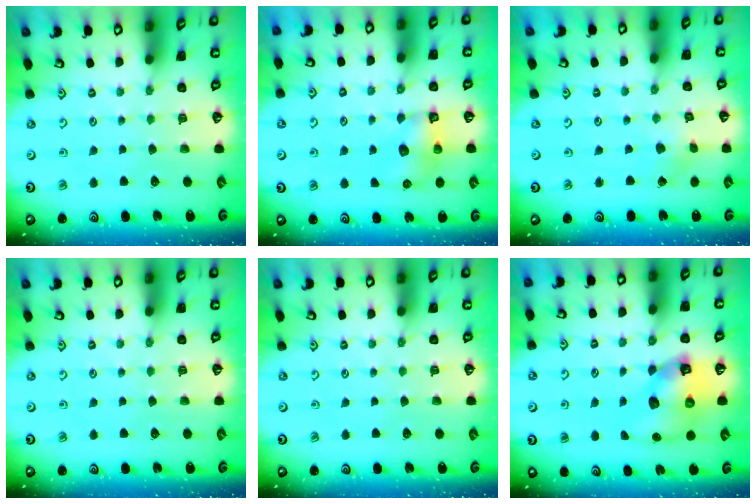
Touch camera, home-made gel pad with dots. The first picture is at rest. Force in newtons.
{"total": 7.1, "press": 7.1, "slide": 0.2}
{"total": 1.8, "press": 1.8, "slide": 0.3}
{"total": 0.0}
{"total": 0.0}
{"total": 10.5, "press": 10.4, "slide": 1.6}